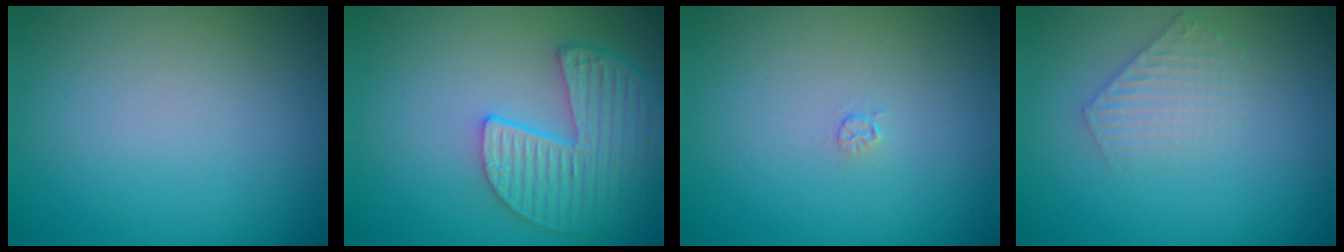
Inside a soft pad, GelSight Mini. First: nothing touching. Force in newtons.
{"total": 5.3, "press": 4.3, "slide": 3.1}
{"total": 0.6, "press": 0.3, "slide": 0.6}
{"total": 1.9, "press": 1.9, "slide": 0.3}